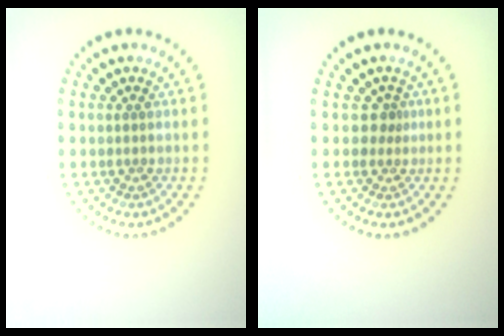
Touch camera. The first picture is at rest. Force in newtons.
{"total": 1.0, "press": 0.6, "slide": 0.8}